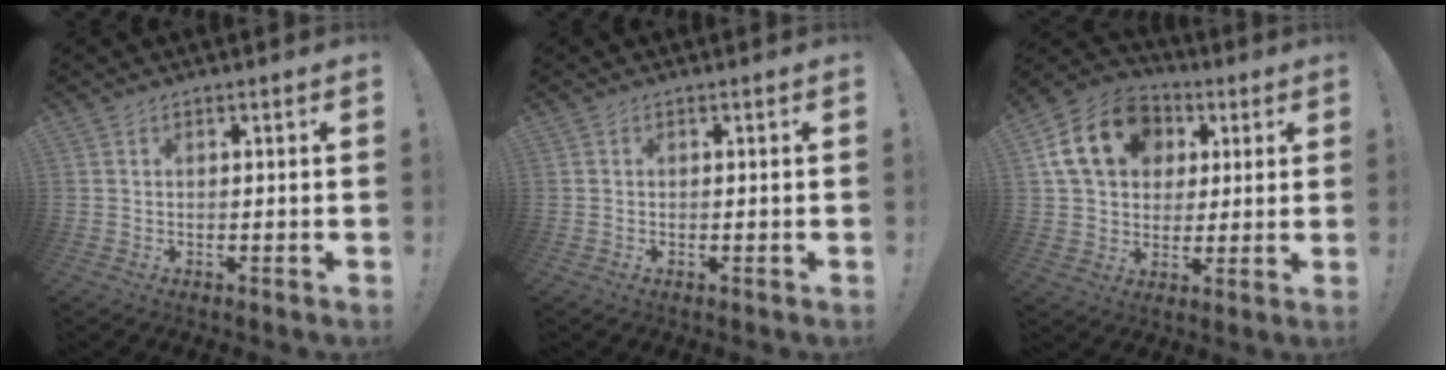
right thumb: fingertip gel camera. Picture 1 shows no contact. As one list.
[{"total": 0.0}, {"total": 18.8, "force": [6.3, 14.5, 10.1], "torque": [-0.146, -0.006, 0.126]}]